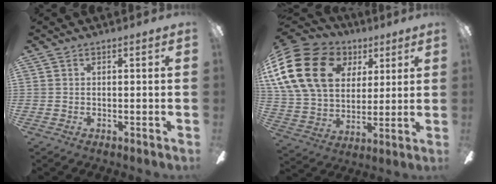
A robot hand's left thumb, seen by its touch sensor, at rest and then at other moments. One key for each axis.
{"total": 23.3, "fx": 8.3, "fy": 16.7, "fz": 14.0, "tx": -0.285, "ty": -0.015, "tz": 0.150}